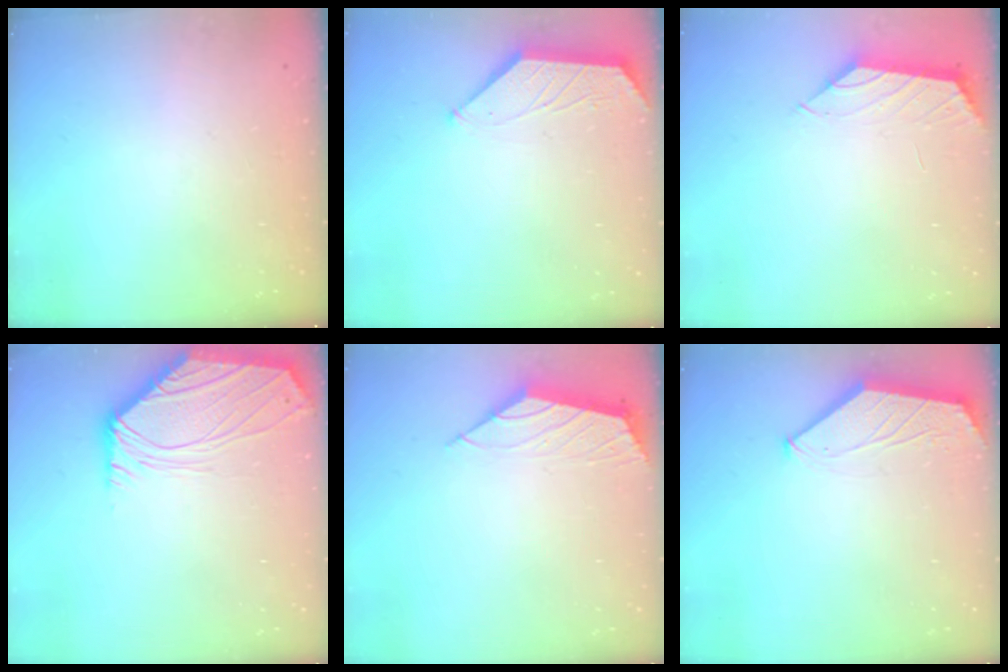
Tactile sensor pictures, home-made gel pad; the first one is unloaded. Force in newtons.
{"total": 1.2, "press": 1.2, "slide": 0.3}
{"total": 1.1, "press": 1.0, "slide": 0.4}
{"total": 3.0, "press": 2.9, "slide": 0.5}
{"total": 2.2, "press": 2.2, "slide": 0.5}
{"total": 1.6, "press": 1.6, "slide": 0.3}